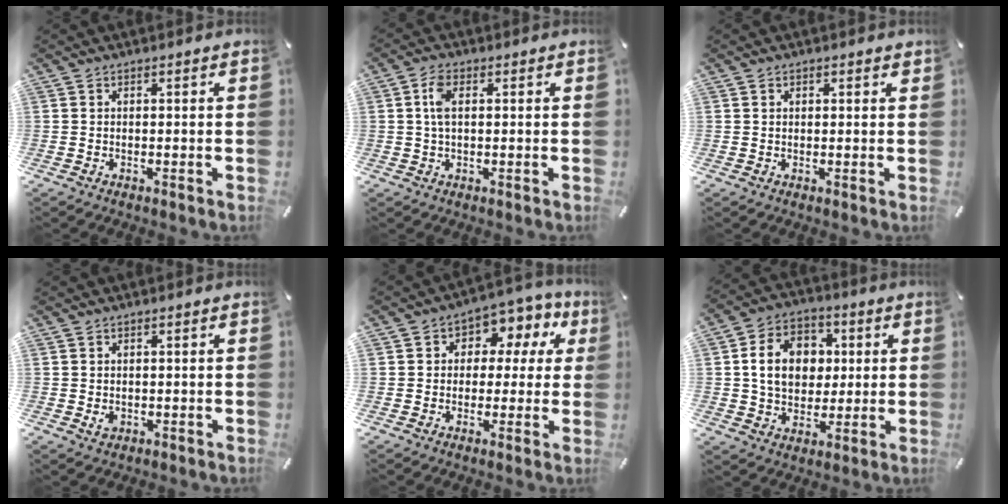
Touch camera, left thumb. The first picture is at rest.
{"total": 4.6, "force": [0.9, 2.3, 3.8], "torque": [-0.095, 0.004, 0.010]}
{"total": 0.7, "force": [0.5, 0.4, 0.2], "torque": [-0.004, 0.003, 0.009]}
{"total": 1.3, "force": [0.0, 1.2, 0.6], "torque": [-0.005, 0.001, -0.003]}
{"total": 7.9, "force": [2.0, 6.4, 4.2], "torque": [-0.055, -0.005, 0.032]}
{"total": 12.5, "force": [1.8, 10.2, 7.0], "torque": [-0.125, 0.014, 0.033]}